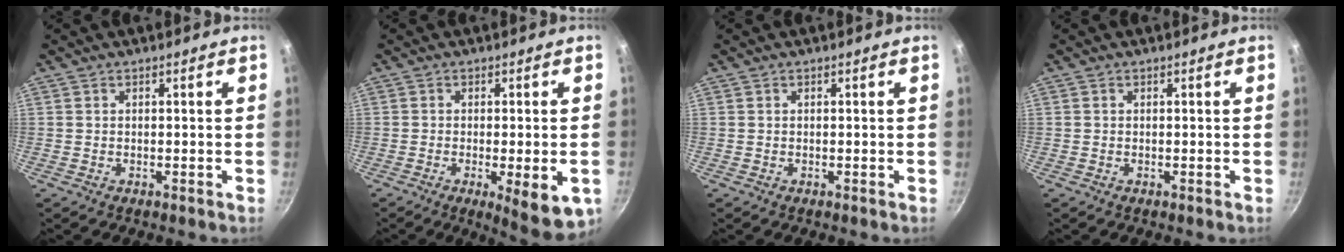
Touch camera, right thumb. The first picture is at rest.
{"total": 9.8, "force": [-3.3, 2.7, 8.8], "torque": [-0.116, -0.012, -0.039]}
{"total": 0.0}
{"total": 0.0}